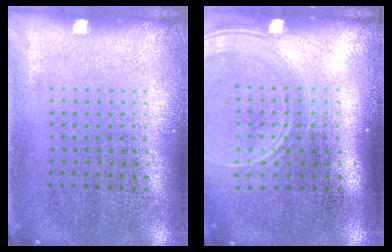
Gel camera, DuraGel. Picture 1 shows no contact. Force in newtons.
{"total": 1.7, "press": 1.6, "slide": 0.6}